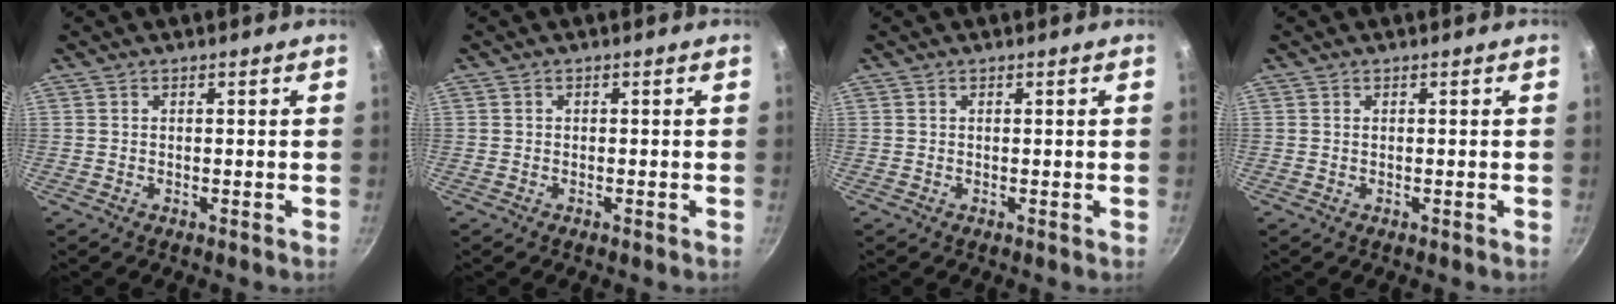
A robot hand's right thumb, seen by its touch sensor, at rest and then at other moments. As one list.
[{"total": 0.5, "force": [-0.3, 0.4, 0.2], "torque": [0.000, 0.002, -0.006]}, {"total": 0.0}, {"total": 0.0}]